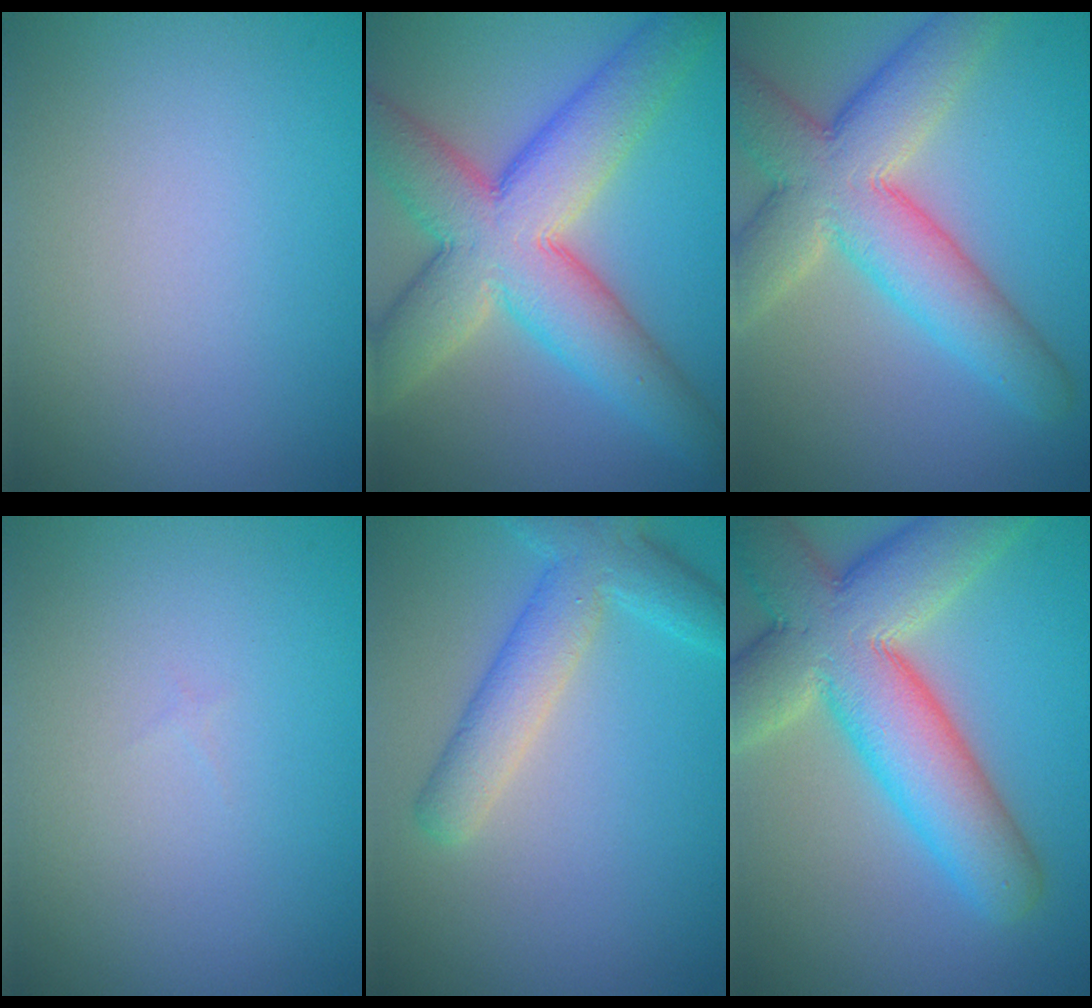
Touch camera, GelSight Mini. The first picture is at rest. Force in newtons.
{"total": 10.7, "press": 10.7, "slide": 0.6}
{"total": 8.8, "press": 8.8, "slide": 0.4}
{"total": 0.0}
{"total": 4.6, "press": 4.6, "slide": 0.2}
{"total": 11.4, "press": 11.4, "slide": 1.1}